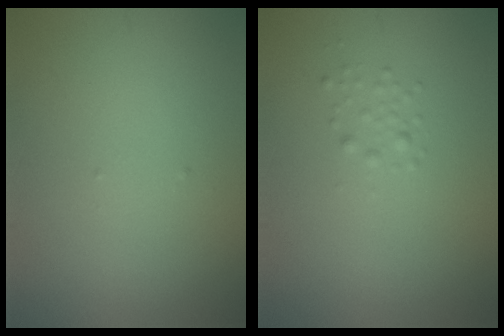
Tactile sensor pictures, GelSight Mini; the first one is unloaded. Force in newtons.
{"total": 0.9, "press": 0.9, "slide": 0.0}